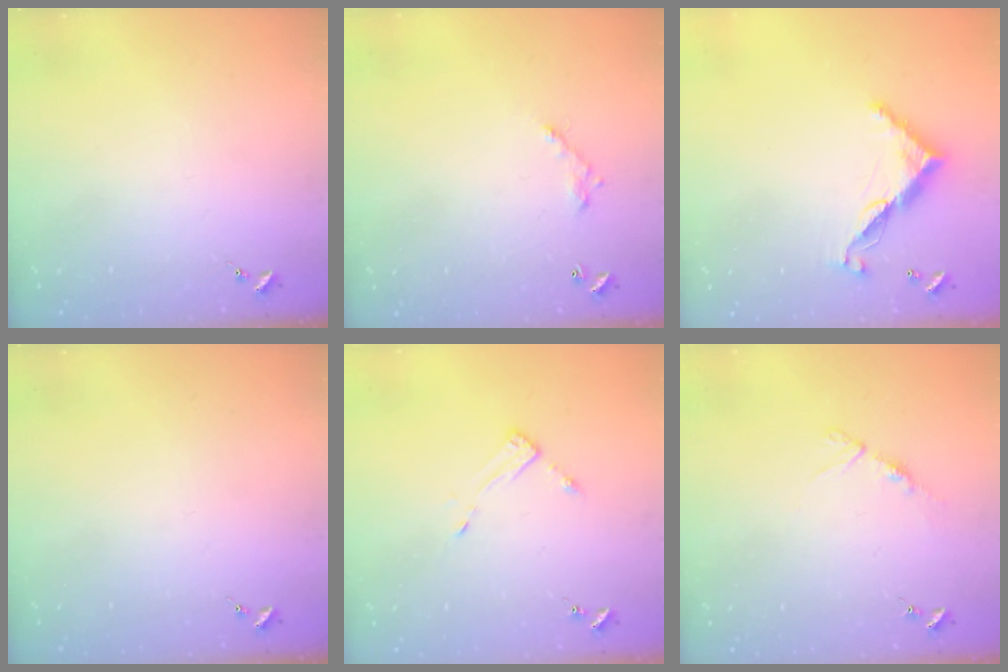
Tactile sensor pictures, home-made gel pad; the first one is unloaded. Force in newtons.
{"total": 5.2, "press": 5.2, "slide": 0.2}
{"total": 11.0, "press": 11.0, "slide": 0.4}
{"total": 0.0}
{"total": 3.1, "press": 3.1, "slide": 0.3}
{"total": 5.5, "press": 5.4, "slide": 0.6}